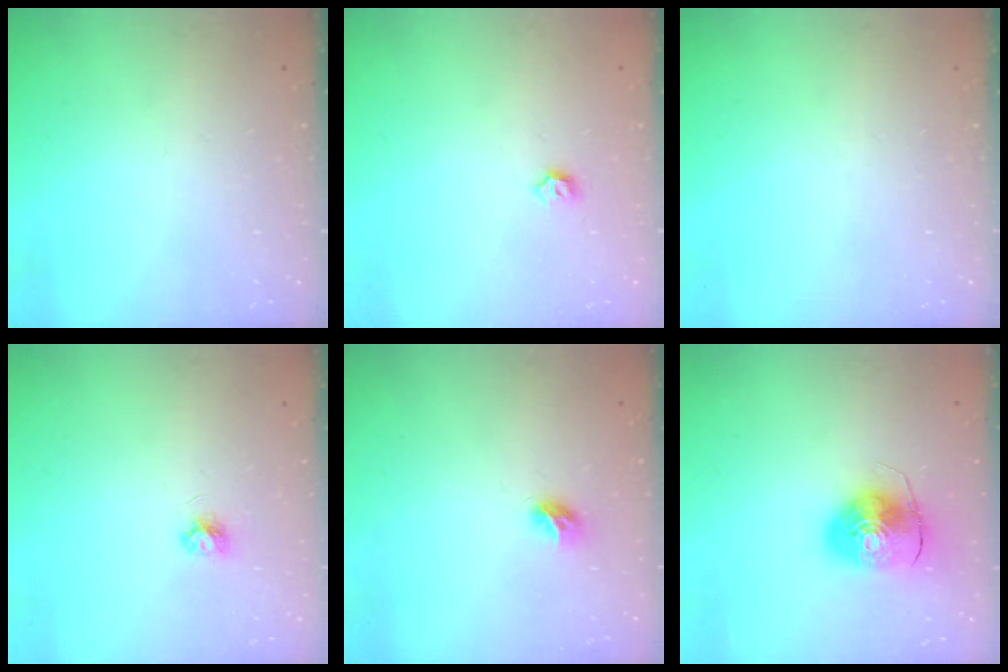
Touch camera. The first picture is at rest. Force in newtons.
{"total": 3.4, "press": 3.3, "slide": 0.7}
{"total": 0.0}
{"total": 3.9, "press": 3.9, "slide": 0.5}
{"total": 5.8, "press": 5.8, "slide": 0.5}
{"total": 9.2, "press": 9.0, "slide": 1.5}